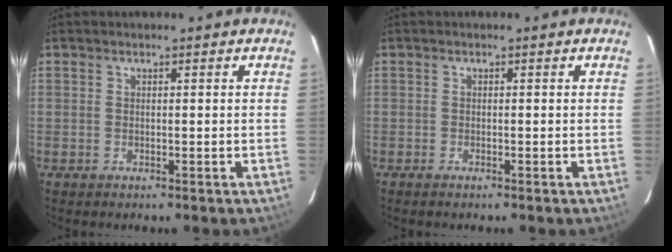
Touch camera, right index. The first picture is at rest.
{"total": 0.6, "force": [-0.6, 0.2, 0.2], "torque": [-0.006, -0.002, -0.012]}